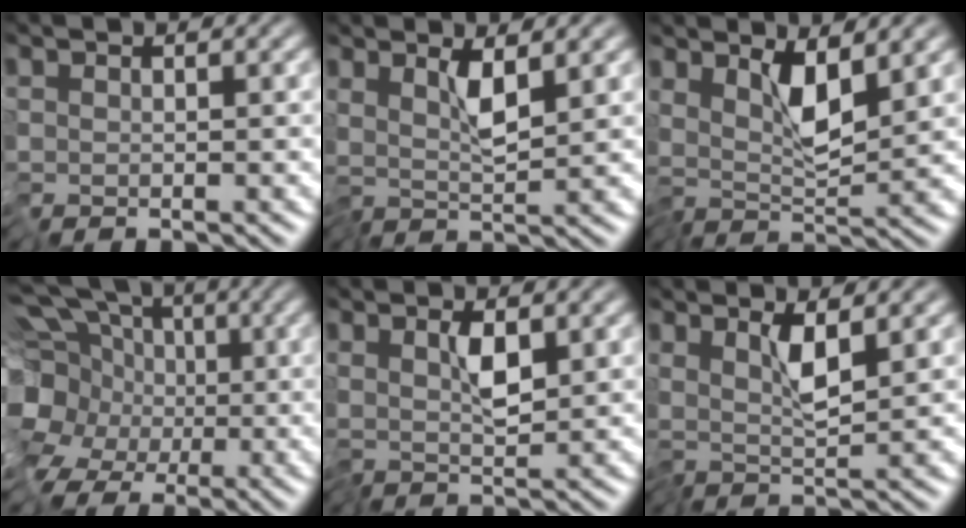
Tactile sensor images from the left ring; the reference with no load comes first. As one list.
[{"total": 2.3, "force": [0.9, -0.5, 2.1], "torque": [-0.038, -0.007, 0.018]}, {"total": 3.8, "force": [1.5, 0.4, 3.4], "torque": [-0.059, -0.013, 0.030]}, {"total": 14.0, "force": [-3.3, 11.3, 7.5], "torque": [-0.153, -0.002, -0.073]}, {"total": 1.9, "force": [0.4, 0.0, 1.9], "torque": [-0.033, -0.006, 0.012]}, {"total": 2.4, "force": [0.9, -0.5, 2.2], "torque": [-0.040, -0.008, 0.017]}]